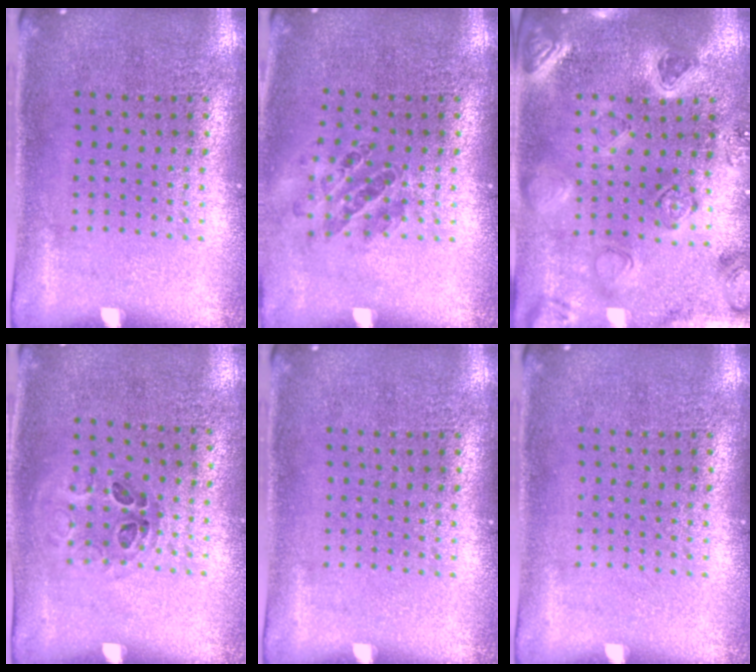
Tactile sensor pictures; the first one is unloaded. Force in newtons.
{"total": 0.8, "press": 0.8, "slide": 0.1}
{"total": 2.2, "press": 2.2, "slide": 0.4}
{"total": 1.1, "press": 0.7, "slide": 0.8}
{"total": 0.0}
{"total": 0.0}